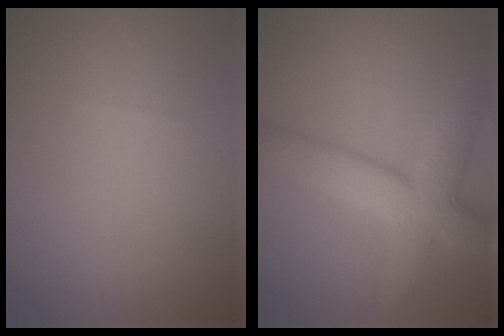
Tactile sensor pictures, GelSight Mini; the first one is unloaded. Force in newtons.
{"total": 7.6, "press": 7.5, "slide": 0.6}